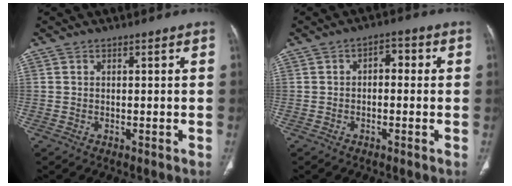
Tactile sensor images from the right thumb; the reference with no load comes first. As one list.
[{"total": 3.5, "force": [0.0, 2.2, 2.8], "torque": [-0.027, 0.015, -0.009]}]